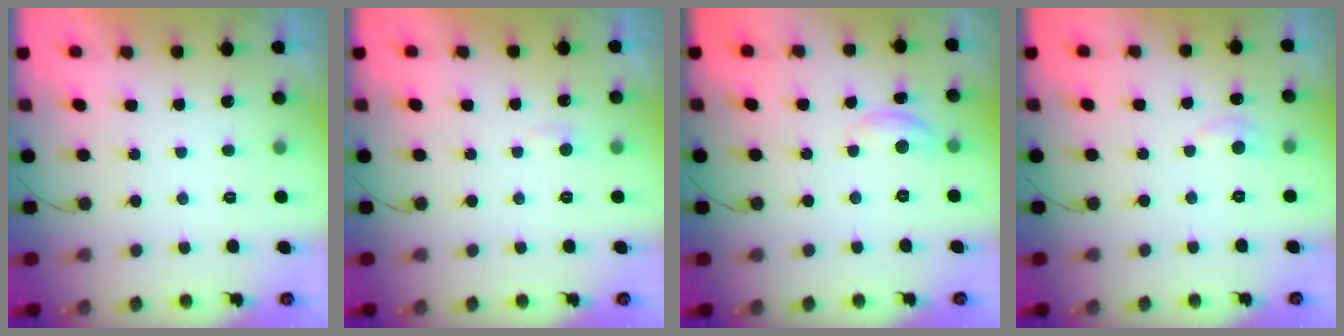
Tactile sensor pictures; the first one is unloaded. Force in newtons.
{"total": 3.5, "press": 3.5, "slide": 0.4}
{"total": 5.0, "press": 4.9, "slide": 0.2}
{"total": 5.0, "press": 5.0, "slide": 0.7}